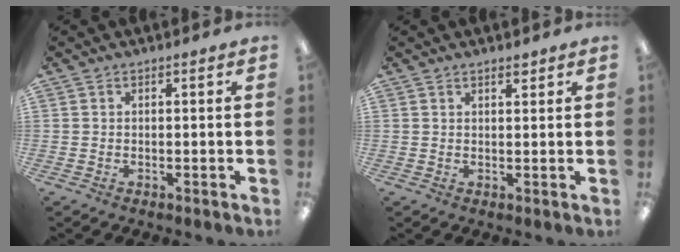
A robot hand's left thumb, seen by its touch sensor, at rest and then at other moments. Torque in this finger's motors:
{"motor_torque": [-0.19, -0.13, -0.07, 0.18, 0.02]}